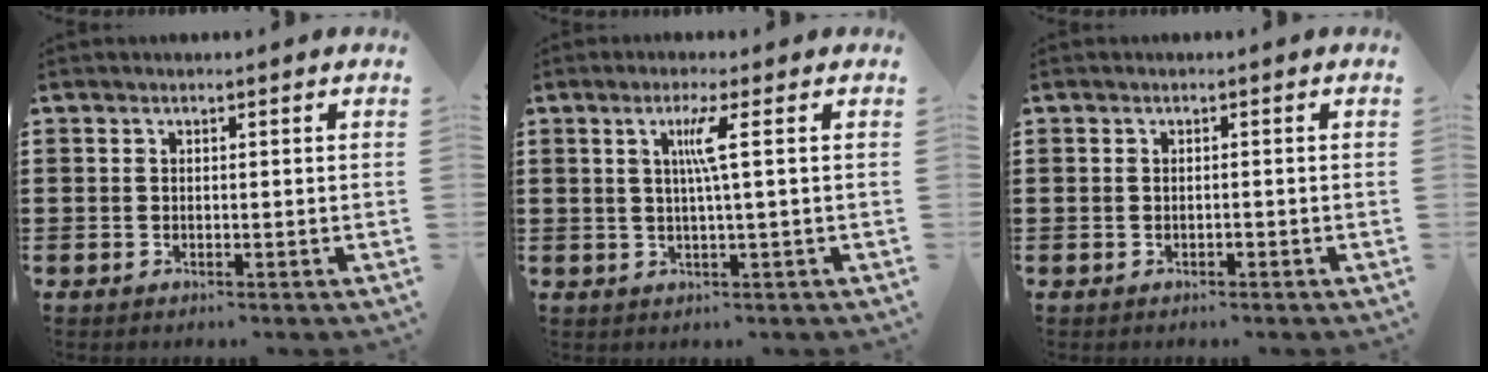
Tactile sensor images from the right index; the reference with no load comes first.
{"total": 4.1, "force": [0.8, -0.5, 4.0], "torque": [-0.079, -0.002, 0.008]}
{"total": 0.5, "force": [-0.3, 0.1, 0.4], "torque": [-0.010, -0.003, -0.005]}